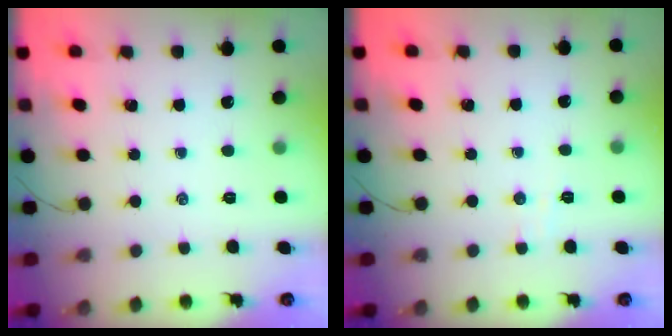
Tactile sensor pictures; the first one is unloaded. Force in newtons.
{"total": 2.4, "press": 2.3, "slide": 0.6}